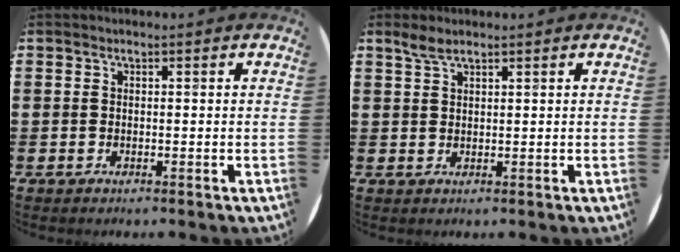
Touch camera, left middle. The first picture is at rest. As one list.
[{"total": 2.1, "force": [1.7, 0.5, 1.1], "torque": [-0.026, 0.003, 0.031]}]